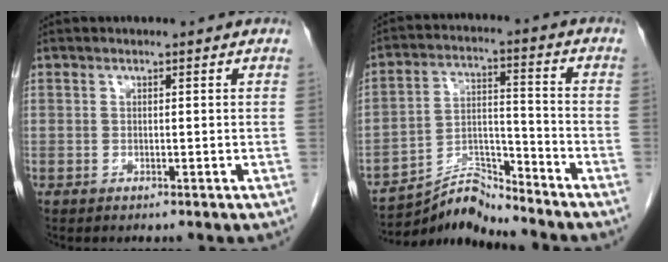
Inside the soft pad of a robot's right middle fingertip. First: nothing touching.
{"total": 8.2, "force": [-8.2, -0.8, 0.0], "torque": [-0.006, 0.025, -0.148]}